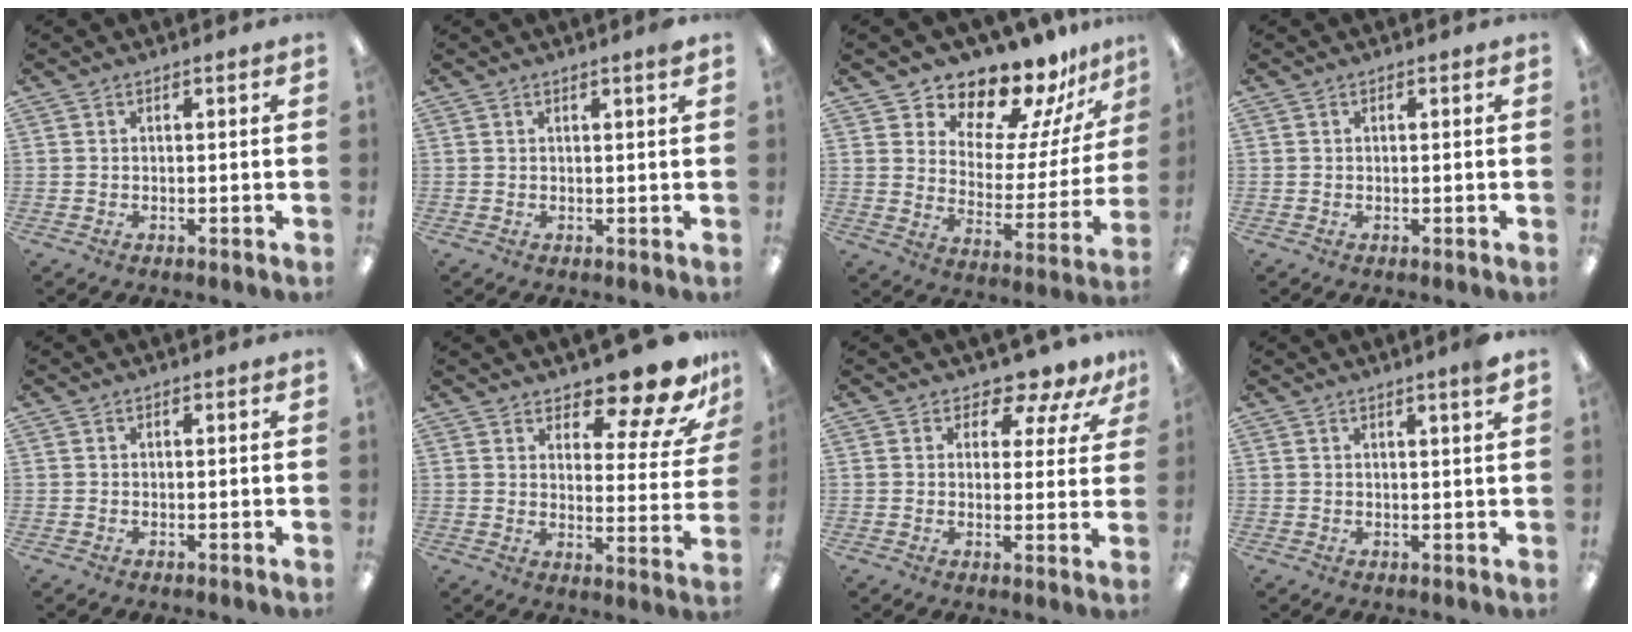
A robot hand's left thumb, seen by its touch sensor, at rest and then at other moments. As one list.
[{"total": 1.3, "force": [1.0, -0.1, 0.8], "torque": [-0.008, -0.003, 0.015]}, {"total": 14.0, "force": [13.0, 4.2, 3.0], "torque": [-0.060, -0.125, 0.226]}, {"total": 0.0}, {"total": 0.0}, {"total": 14.2, "force": [11.6, 4.3, 7.0], "torque": [-0.096, -0.095, 0.194]}, {"total": 5.8, "force": [5.0, 2.3, 2.0], "torque": [-0.029, -0.036, 0.086]}, {"total": 2.4, "force": [1.7, -0.3, 1.6], "torque": [-0.025, -0.005, 0.028]}]